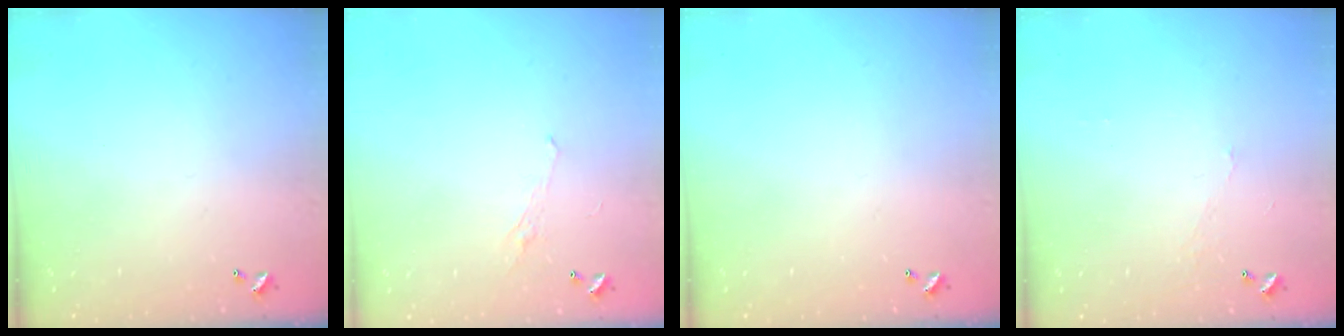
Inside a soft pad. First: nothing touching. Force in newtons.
{"total": 1.1, "press": 0.8, "slide": 0.7}
{"total": 0.0}
{"total": 0.0}